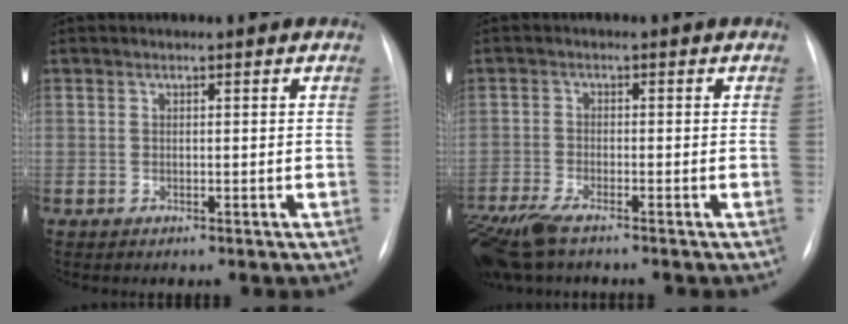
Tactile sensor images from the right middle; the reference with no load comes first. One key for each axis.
{"total": 8.7, "fx": -6.6, "fy": 2.2, "fz": 5.3, "tx": -0.108, "ty": -0.021, "tz": -0.119}